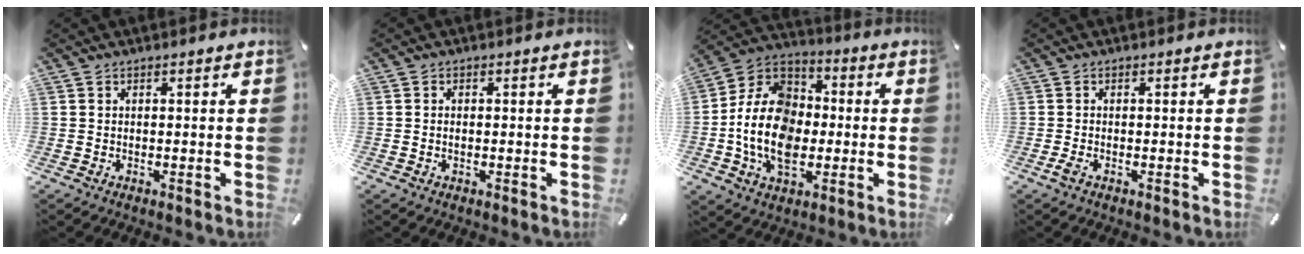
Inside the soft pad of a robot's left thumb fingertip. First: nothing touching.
{"total": 1.0, "force": [-0.1, 0.5, 0.8], "torque": [-0.017, 0.000, -0.003]}
{"total": 16.6, "force": [-3.5, 12.5, 10.4], "torque": [-0.238, 0.020, -0.067]}
{"total": 1.5, "force": [-0.6, 0.5, 1.3], "torque": [-0.031, -0.002, -0.012]}